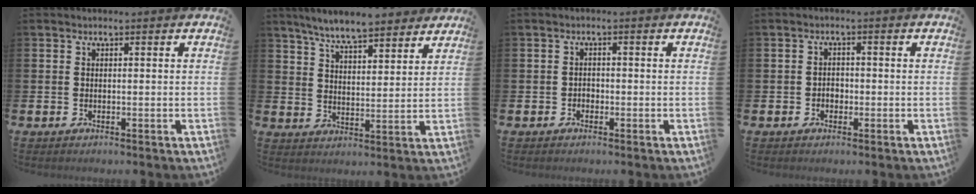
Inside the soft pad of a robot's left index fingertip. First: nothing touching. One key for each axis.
{"total": 7.1, "fx": 6.7, "fy": 0.8, "fz": 2.0, "tx": -0.057, "ty": -0.035, "tz": 0.120}
{"total": 1.1, "fx": -0.7, "fy": 0.9, "fz": 0.2, "tx": -0.004, "ty": 0.002, "tz": -0.016}
{"total": 1.5, "fx": -0.6, "fy": 1.3, "fz": 0.6, "tx": -0.013, "ty": 0.004, "tz": -0.015}